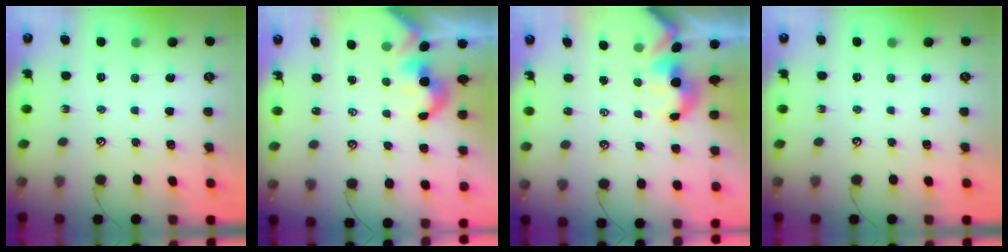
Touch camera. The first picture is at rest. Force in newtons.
{"total": 2.2, "press": 2.1, "slide": 0.4}
{"total": 1.7, "press": 1.7, "slide": 0.2}
{"total": 0.0}